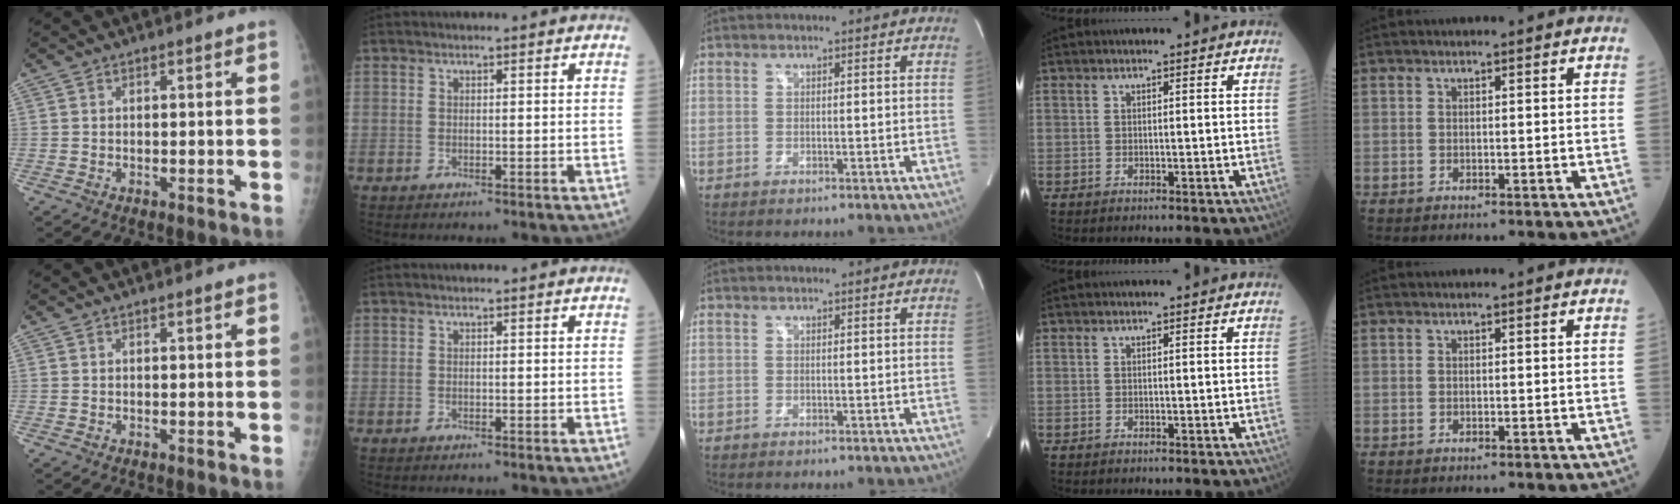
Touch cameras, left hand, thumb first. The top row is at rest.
{}